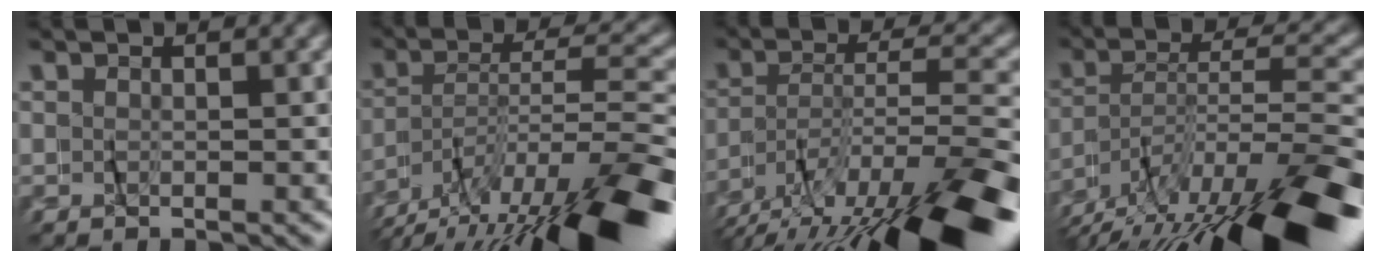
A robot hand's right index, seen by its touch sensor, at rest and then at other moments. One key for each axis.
{"total": 8.9, "fx": -6.2, "fy": 1.2, "fz": 6.3, "tx": -0.109, "ty": -0.004, "tz": -0.101}
{"total": 10.0, "fx": -6.2, "fy": 2.6, "fz": 7.5, "tx": -0.130, "ty": -0.016, "tz": -0.092}
{"total": 10.8, "fx": -7.2, "fy": 2.6, "fz": 7.6, "tx": -0.129, "ty": -0.013, "tz": -0.111}